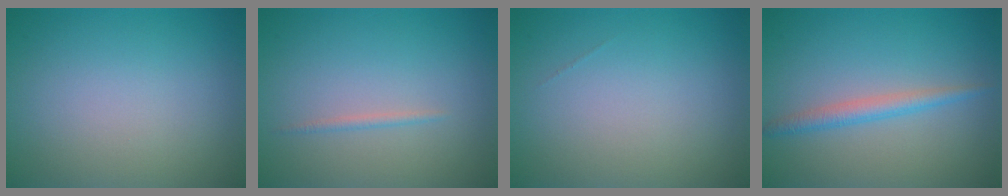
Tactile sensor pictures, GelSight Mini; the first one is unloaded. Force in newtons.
{"total": 0.7, "press": 0.7, "slide": 0.1}
{"total": 0.0}
{"total": 2.0, "press": 2.0, "slide": 0.1}